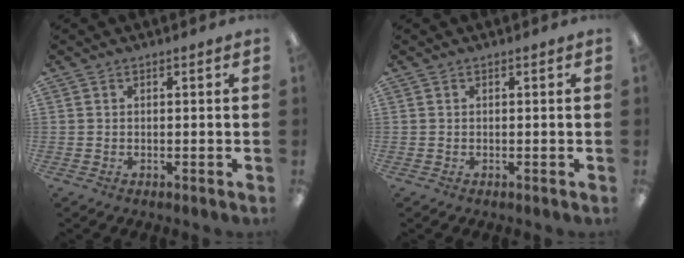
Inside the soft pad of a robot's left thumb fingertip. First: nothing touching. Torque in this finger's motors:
{"motor_torque": [-0.05, -0.05, 0.04, 0.00, 0.00]}